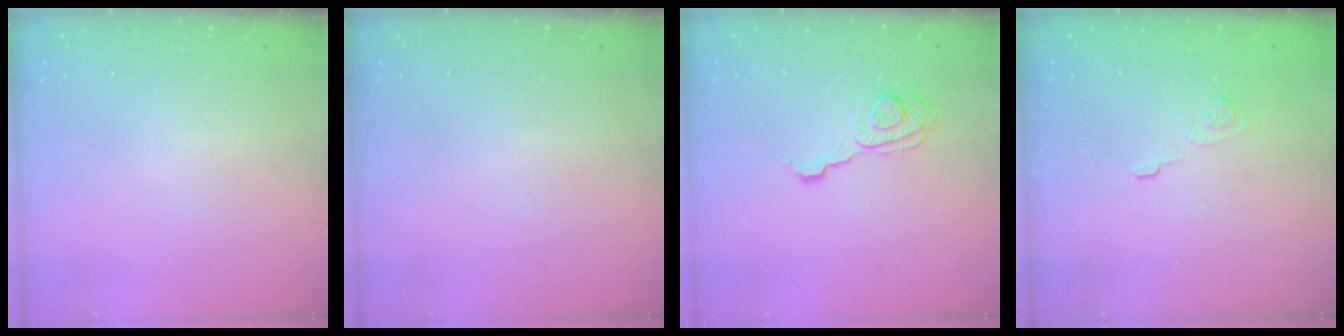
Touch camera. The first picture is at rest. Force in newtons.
{"total": 0.0}
{"total": 10.4, "press": 10.4, "slide": 0.4}
{"total": 3.7, "press": 3.4, "slide": 1.4}